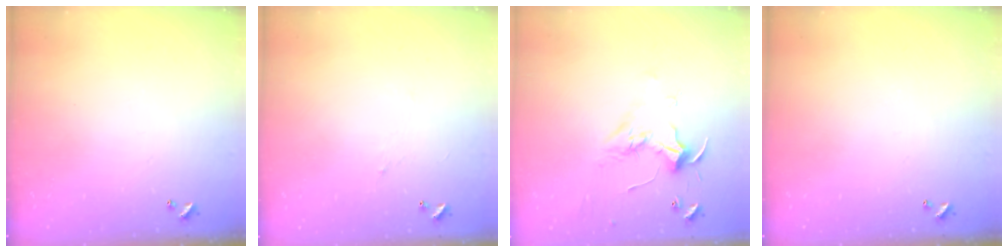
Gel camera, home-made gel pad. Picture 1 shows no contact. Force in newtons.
{"total": 2.4, "press": 2.3, "slide": 0.7}
{"total": 1.3, "press": 1.2, "slide": 0.3}
{"total": 0.0}